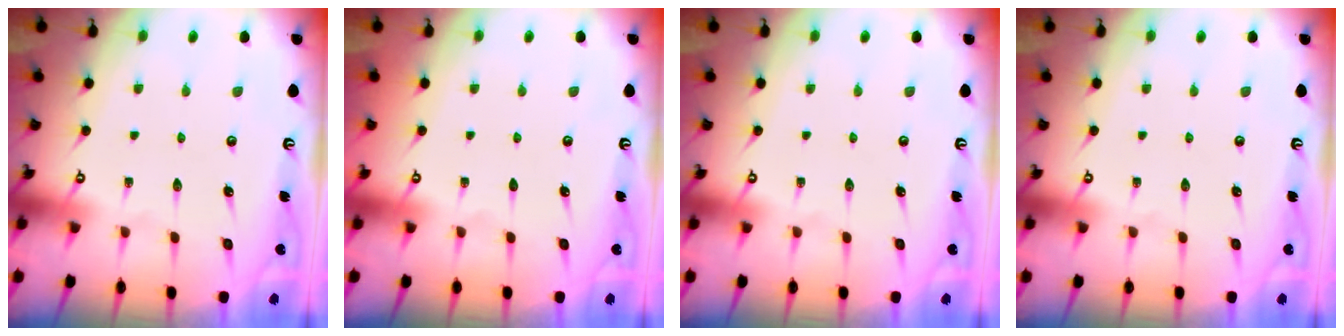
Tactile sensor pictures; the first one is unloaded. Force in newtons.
{"total": 0.0}
{"total": 0.0}
{"total": 0.0}